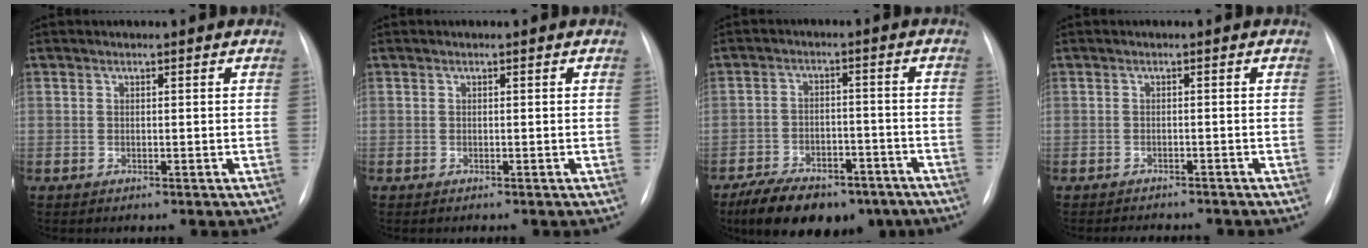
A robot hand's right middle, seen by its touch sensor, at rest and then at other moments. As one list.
[{"total": 0.0}, {"total": 14.7, "force": [-10.6, 6.7, 7.6], "torque": [-0.127, 0.001, -0.157]}, {"total": 4.5, "force": [-4.2, 1.1, 1.3], "torque": [-0.014, -0.003, -0.052]}]